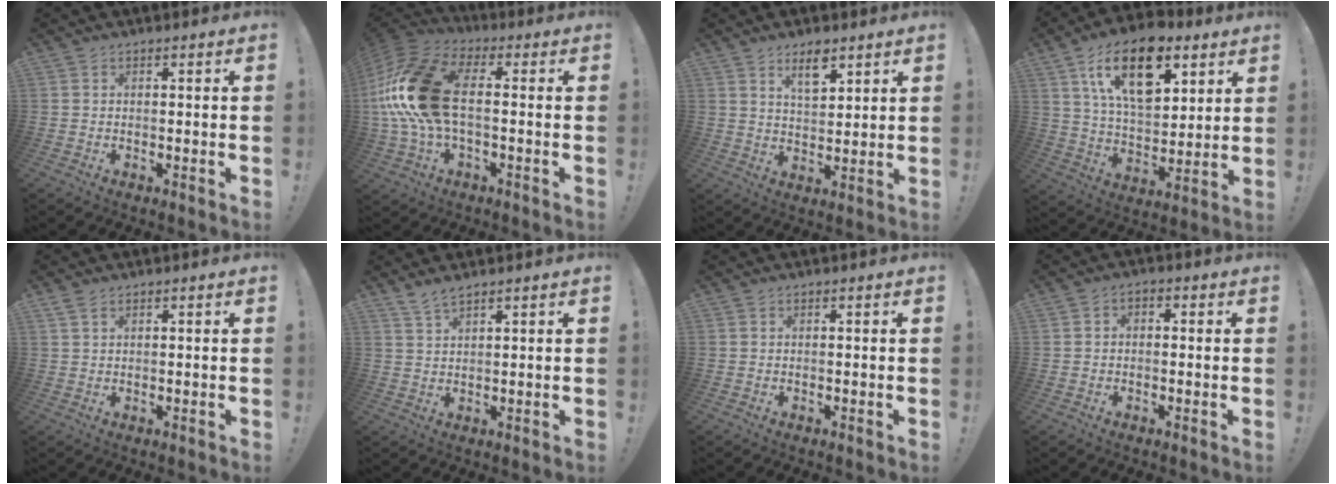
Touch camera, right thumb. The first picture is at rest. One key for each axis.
{"total": 21.2, "fx": 0.1, "fy": 11.7, "fz": 17.7, "tx": -0.350, "ty": 0.027, "tz": 0.013}
{"total": 7.4, "fx": 4.9, "fy": 3.1, "fz": 4.6, "tx": -0.066, "ty": -0.025, "tz": 0.083}
{"total": 19.8, "fx": 10.0, "fy": 10.8, "fz": 13.1, "tx": -0.217, "ty": -0.032, "tz": 0.177}
{"total": 2.1, "fx": 1.4, "fy": 0.9, "fz": 1.3, "tx": -0.022, "ty": -0.003, "tz": 0.025}
{"total": 3.5, "fx": 3.0, "fy": 0.5, "fz": 1.8, "tx": -0.035, "ty": -0.019, "tz": 0.054}
{"total": 0.0}
{"total": 2.1, "fx": -1.4, "fy": 1.1, "fz": 1.1, "tx": -0.022, "ty": 0.013, "tz": -0.025}